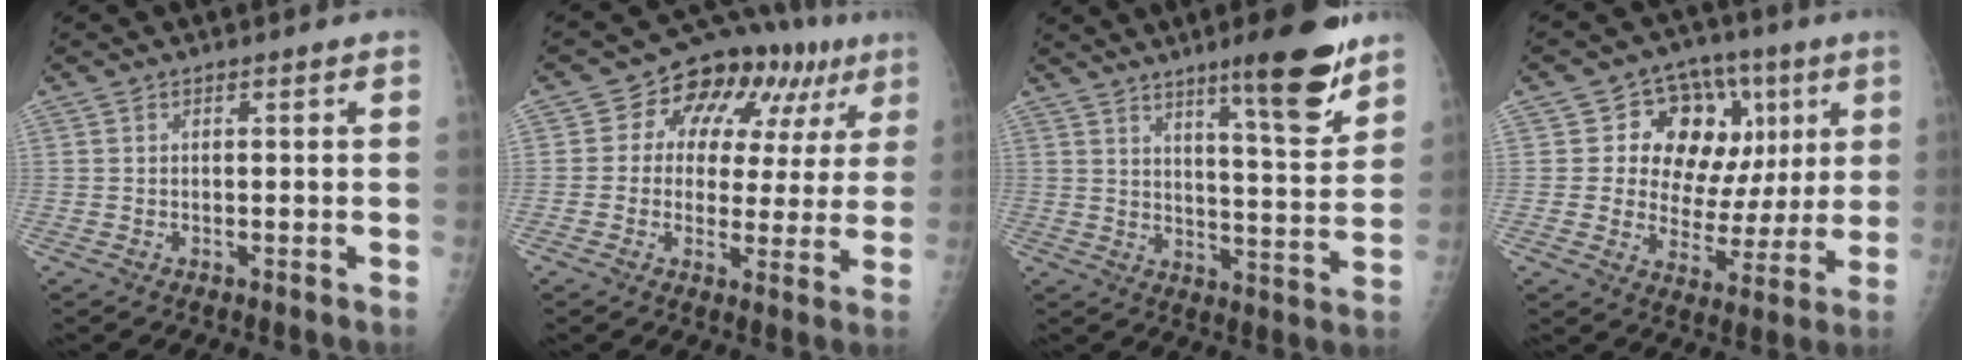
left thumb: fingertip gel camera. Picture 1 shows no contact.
{"total": 15.1, "force": [5.7, 10.0, 9.9], "torque": [-0.077, 0.015, 0.073]}
{"total": 13.6, "force": [9.2, 1.9, 9.8], "torque": [-0.122, -0.064, 0.140]}
{"total": 16.0, "force": [5.0, 11.9, 9.5], "torque": [-0.070, 0.006, 0.079]}